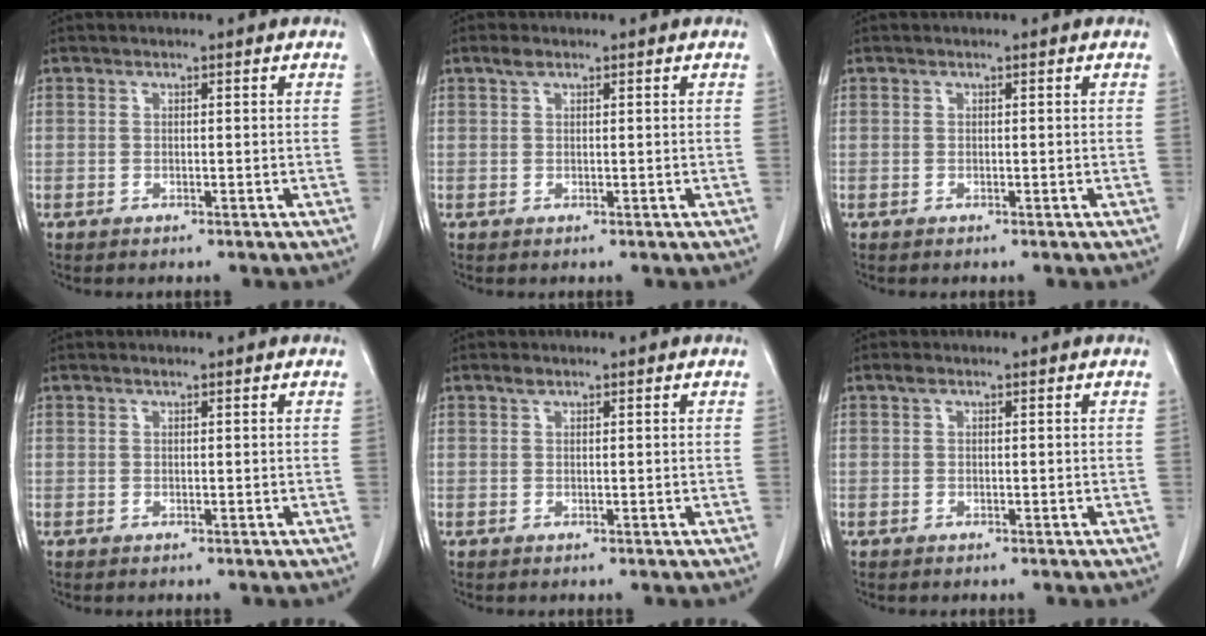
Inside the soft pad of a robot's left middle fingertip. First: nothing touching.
{"total": 1.1, "force": [0.8, 0.5, 0.6], "torque": [-0.016, 0.007, 0.015]}
{"total": 0.0}
{"total": 0.0}
{"total": 0.8, "force": [0.6, 0.3, 0.3], "torque": [-0.009, 0.002, 0.011]}
{"total": 0.6, "force": [0.3, 0.3, 0.4], "torque": [-0.007, 0.008, 0.005]}